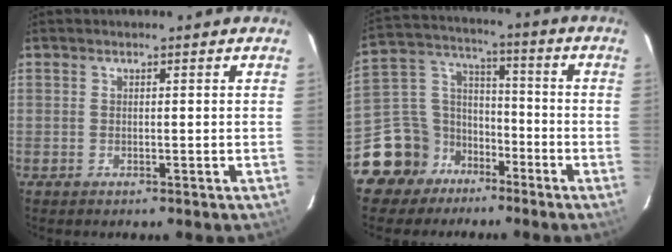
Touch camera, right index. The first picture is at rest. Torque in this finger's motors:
{"motor_torque": [0.74, -0.76, -0.11, -0.17]}